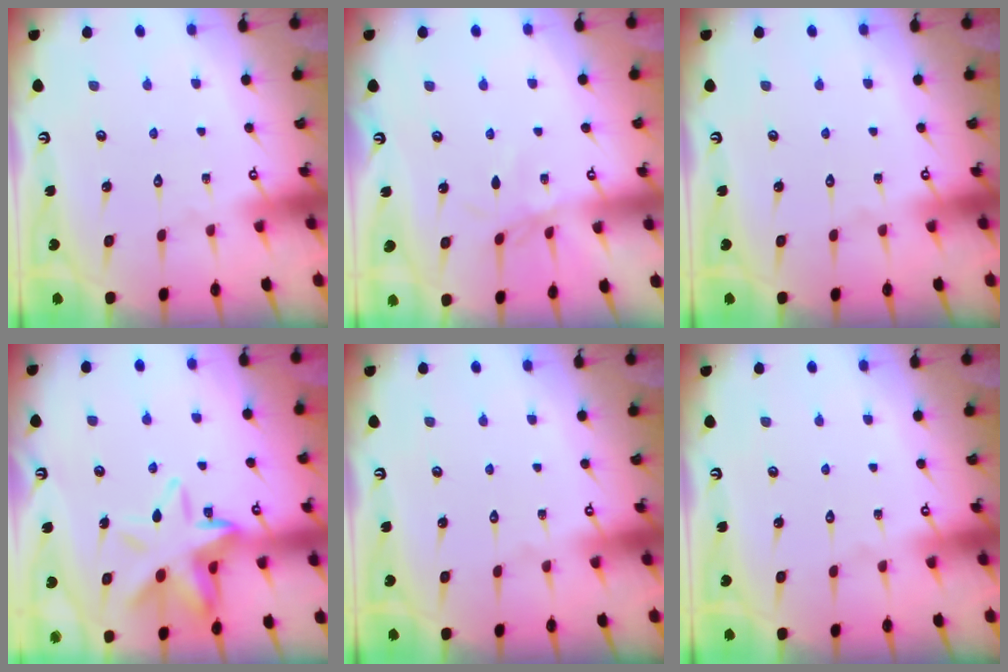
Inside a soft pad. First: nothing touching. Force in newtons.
{"total": 2.5, "press": 2.4, "slide": 0.5}
{"total": 0.0}
{"total": 13.6, "press": 13.5, "slide": 2.0}
{"total": 0.0}
{"total": 0.0}